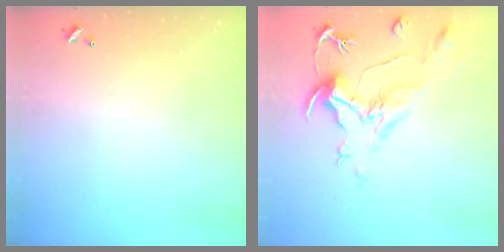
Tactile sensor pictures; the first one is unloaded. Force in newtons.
{"total": 1.8, "press": 0.8, "slide": 1.5}